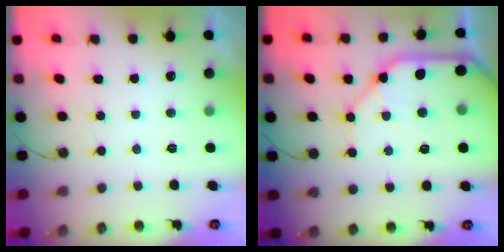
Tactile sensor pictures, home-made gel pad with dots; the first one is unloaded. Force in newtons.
{"total": 14.1, "press": 13.9, "slide": 2.2}